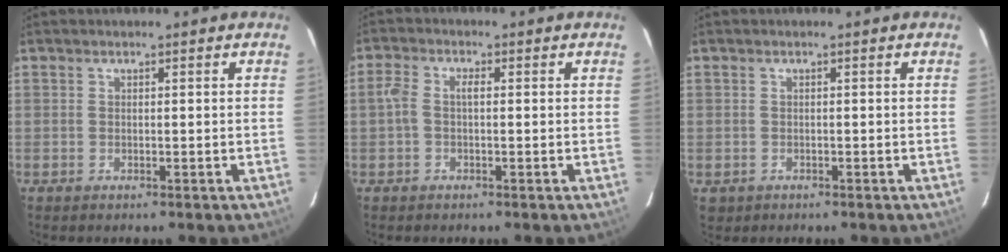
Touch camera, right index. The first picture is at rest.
{"total": 3.1, "force": [-0.2, 1.6, 2.7], "torque": [-0.057, 0.009, -0.005]}
{"total": 1.7, "force": [-0.4, 1.7, 0.2], "torque": [-0.004, -0.003, -0.001]}